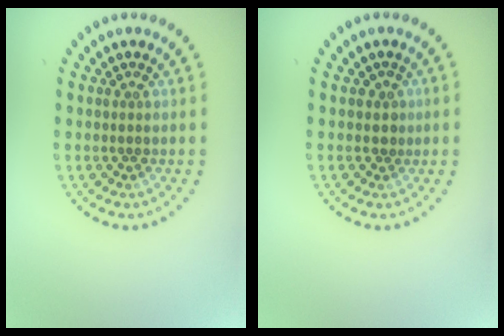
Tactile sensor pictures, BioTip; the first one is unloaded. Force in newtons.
{"total": 0.6, "press": 0.4, "slide": 0.4}